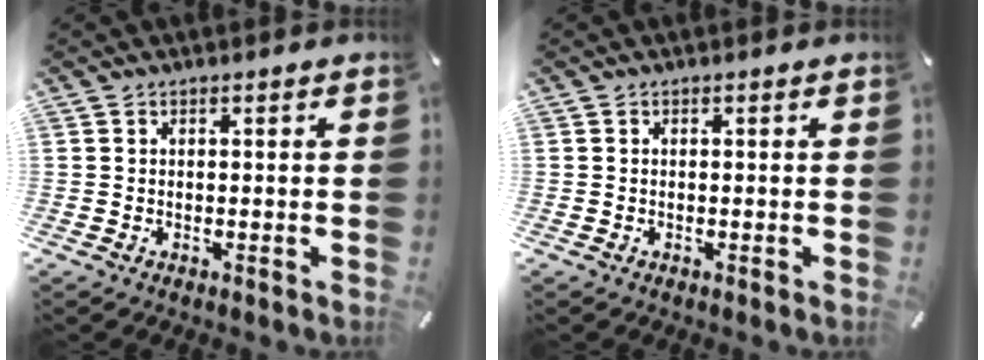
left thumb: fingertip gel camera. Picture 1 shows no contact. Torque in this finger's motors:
{"motor_torque": [0.00, 0.00, -0.01, 0.01, 0.00]}